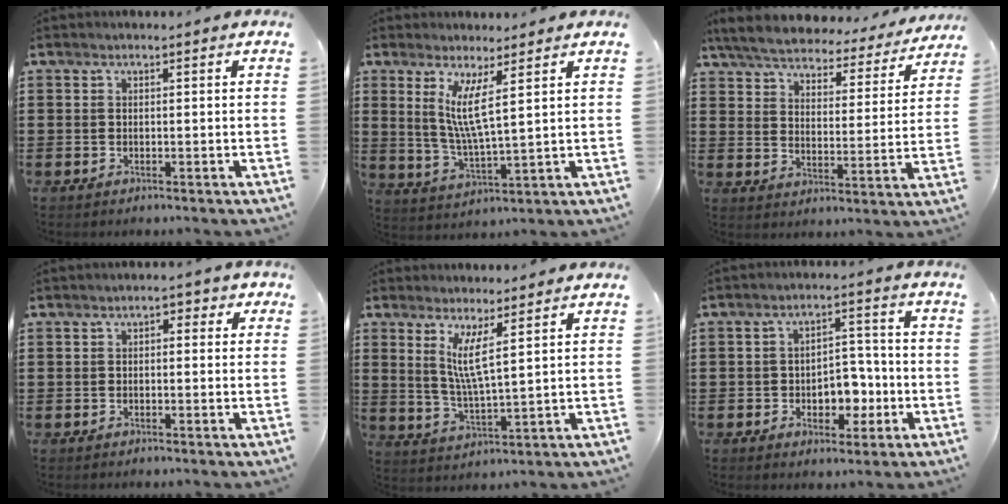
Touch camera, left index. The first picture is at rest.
{"total": 6.9, "force": [3.3, 0.4, 6.0], "torque": [-0.126, -0.009, 0.058]}
{"total": 5.3, "force": [5.1, 0.5, 1.1], "torque": [-0.050, -0.035, 0.086]}
{"total": 1.5, "force": [-0.6, 0.8, 1.1], "torque": [-0.025, 0.007, -0.016]}
{"total": 6.1, "force": [3.3, 0.4, 5.1], "torque": [-0.110, -0.008, 0.057]}
{"total": 5.7, "force": [-1.8, 4.1, 3.5], "torque": [-0.059, 0.013, -0.034]}